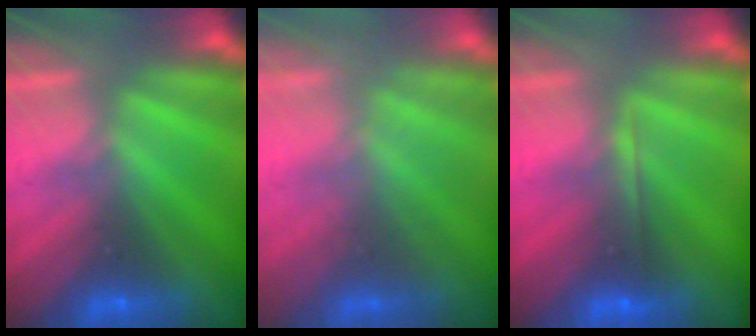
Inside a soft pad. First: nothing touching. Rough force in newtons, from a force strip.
{"total": 1.7}
{"total": 1.9}